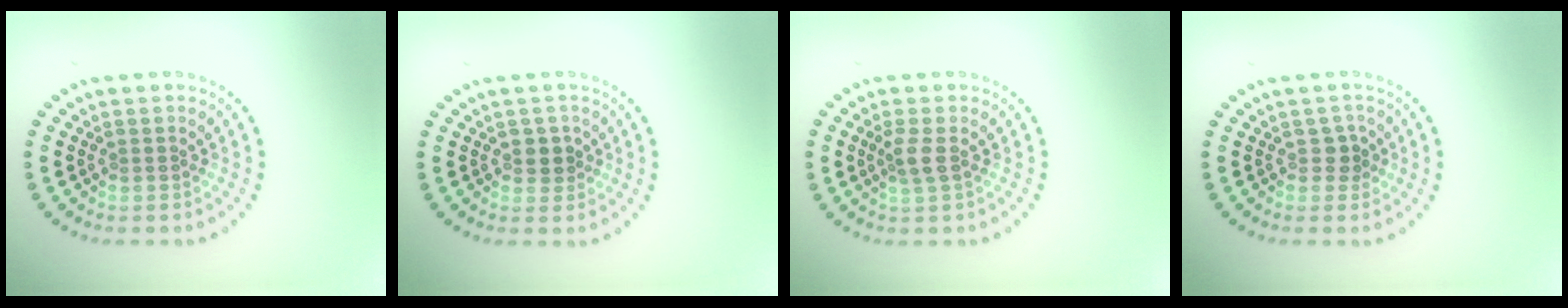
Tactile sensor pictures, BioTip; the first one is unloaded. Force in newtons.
{"total": 1.4, "press": 1.3, "slide": 0.7}
{"total": 1.7, "press": 1.6, "slide": 0.7}
{"total": 1.3, "press": 1.0, "slide": 0.8}